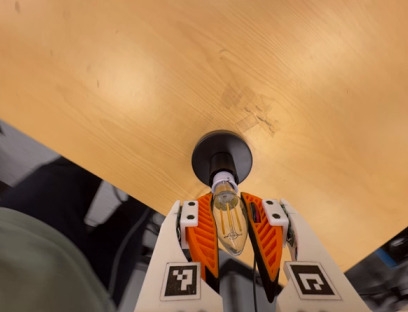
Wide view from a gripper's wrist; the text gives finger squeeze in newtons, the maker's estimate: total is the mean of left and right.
{"total": 21.7, "left": 21.4, "right": 21.9}